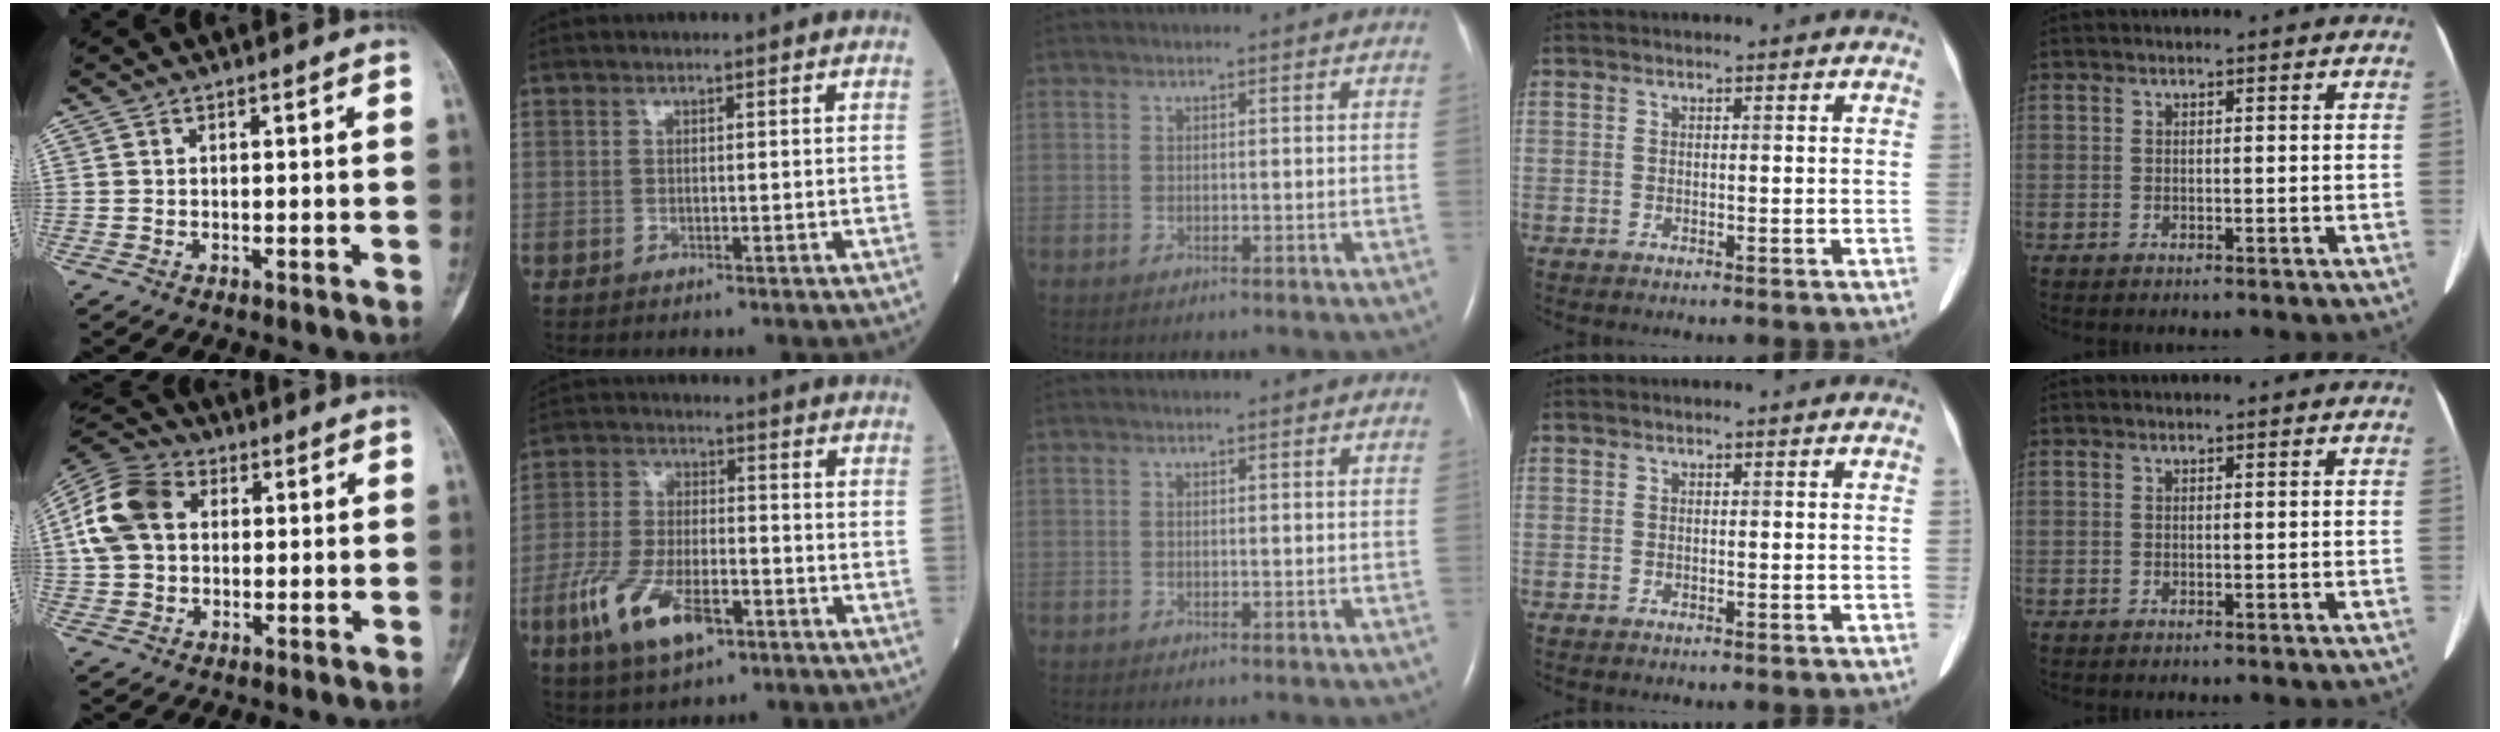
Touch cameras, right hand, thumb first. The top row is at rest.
{"thumb": {"total": 12.3, "force": [2.4, 9.1, 7.9], "torque": [-0.147, 0.025, 0.034]}, "index": {"total": 12.3, "force": [-5.7, 4.7, 9.8], "torque": [-0.206, -0.008, -0.100]}}